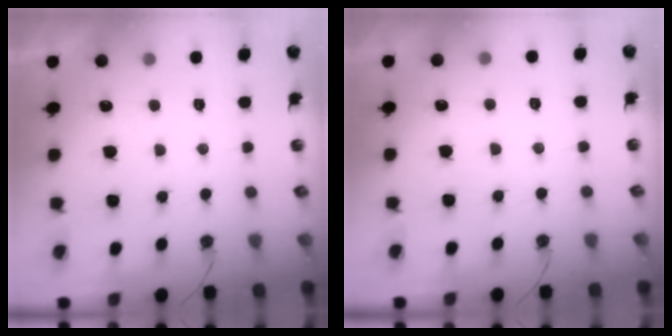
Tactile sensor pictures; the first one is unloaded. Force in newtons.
{"total": 2.7, "press": 2.6, "slide": 0.4}